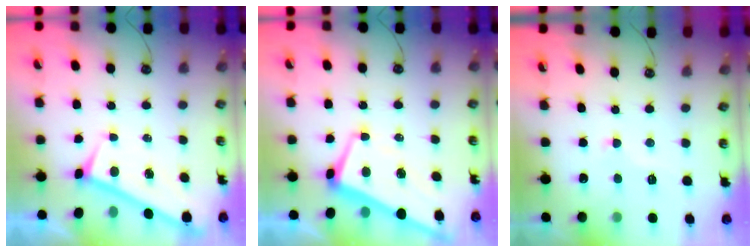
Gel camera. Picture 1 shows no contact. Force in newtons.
{"total": 1.1, "press": 0.7, "slide": 0.8}
{"total": 0.8, "press": 0.7, "slide": 0.4}